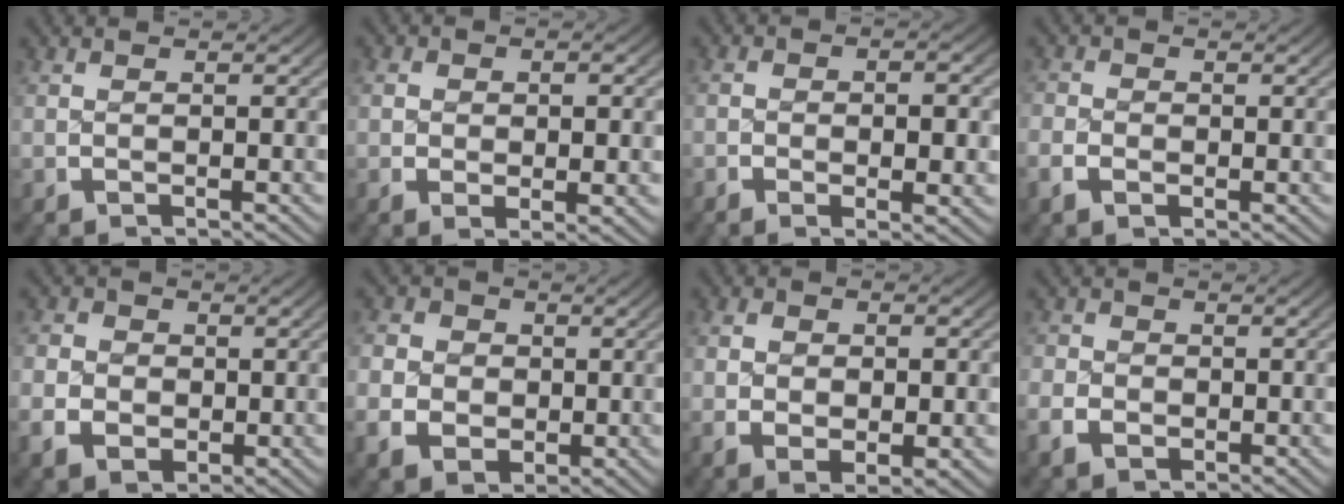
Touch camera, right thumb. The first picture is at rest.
{"total": 2.6, "force": [0.1, 1.6, 2.0], "torque": [-0.041, -0.013, 0.007]}
{"total": 2.7, "force": [-0.5, 1.3, 2.3], "torque": [-0.039, -0.011, -0.007]}
{"total": 1.9, "force": [-0.6, 1.5, 1.0], "torque": [-0.018, 0.004, -0.016]}
{"total": 5.1, "force": [-0.1, 4.2, 2.9], "torque": [-0.061, -0.016, 0.008]}
{"total": 6.8, "force": [0.0, 5.7, 3.8], "torque": [-0.084, -0.026, 0.012]}
{"total": 4.2, "force": [-0.1, 2.7, 3.2], "torque": [-0.067, -0.018, 0.013]}
{"total": 2.9, "force": [-0.3, 2.4, 1.5], "torque": [-0.029, -0.002, -0.004]}